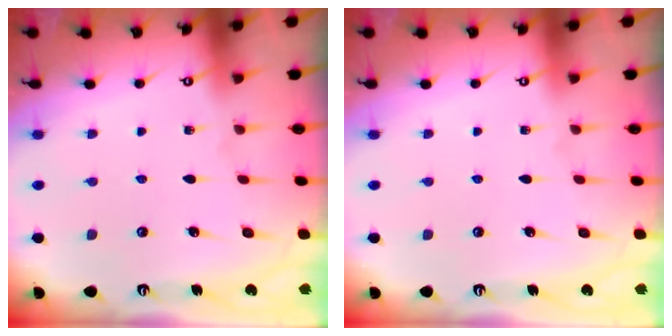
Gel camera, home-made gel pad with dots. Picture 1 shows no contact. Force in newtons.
{"total": 0.0}